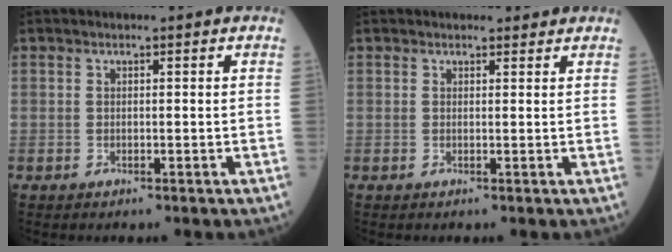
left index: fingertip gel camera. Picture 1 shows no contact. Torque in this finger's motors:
{"motor_torque": [0.08, -0.07, 0.11, 0.02]}